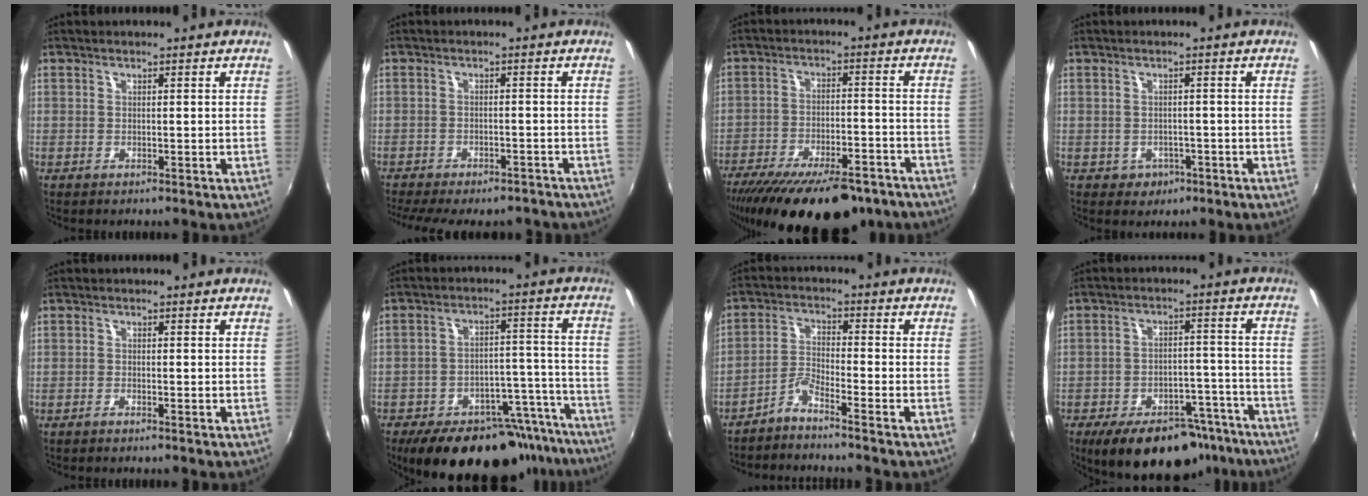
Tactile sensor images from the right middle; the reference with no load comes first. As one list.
[{"total": 13.6, "force": [-11.4, 4.2, 5.9], "torque": [-0.130, -0.025, -0.153]}, {"total": 23.1, "force": [-17.8, 7.6, 12.6], "torque": [-0.236, -0.043, -0.253]}, {"total": 3.4, "force": [-1.4, 3.0, 0.9], "torque": [-0.026, 0.000, -0.013]}, {"total": 0.8, "force": [-0.7, 0.0, 0.4], "torque": [-0.010, 0.000, -0.019]}, {"total": 23.9, "force": [-20.1, 9.1, 9.4], "torque": [-0.146, 0.037, -0.255]}, {"total": 3.3, "force": [-2.8, -0.5, 1.7], "torque": [-0.047, 0.008, -0.059]}, {"total": 17.6, "force": [-13.2, 7.9, 8.5], "torque": [-0.142, 0.009, -0.169]}]